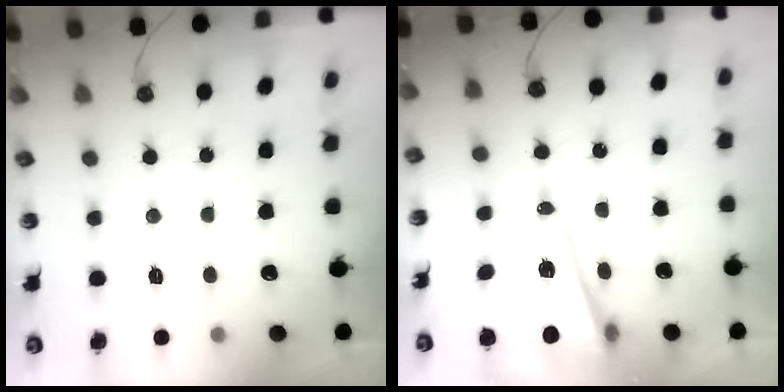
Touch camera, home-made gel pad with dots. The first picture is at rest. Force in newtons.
{"total": 11.1, "press": 10.7, "slide": 3.0}